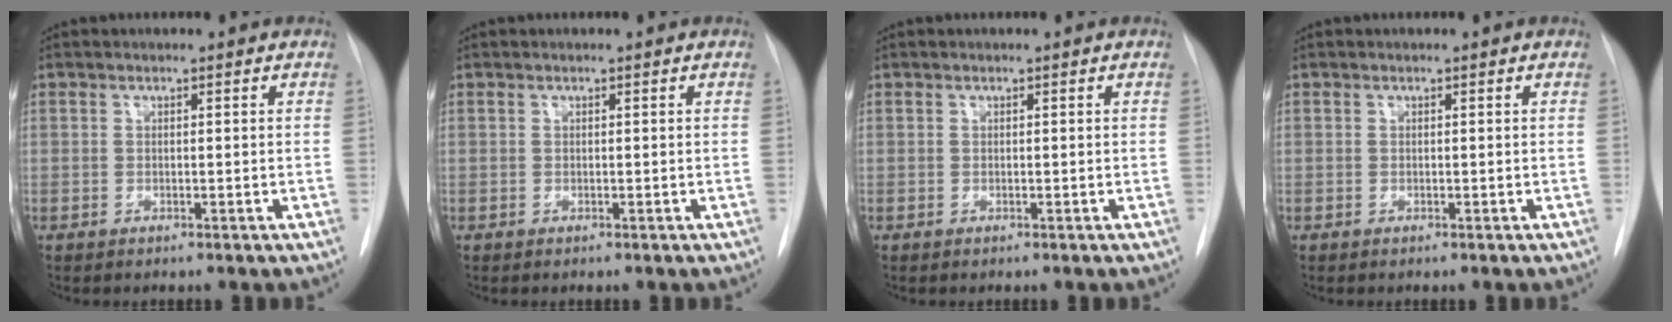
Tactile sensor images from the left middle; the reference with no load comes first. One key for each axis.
{"total": 0.0}
{"total": 0.0}
{"total": 0.0}